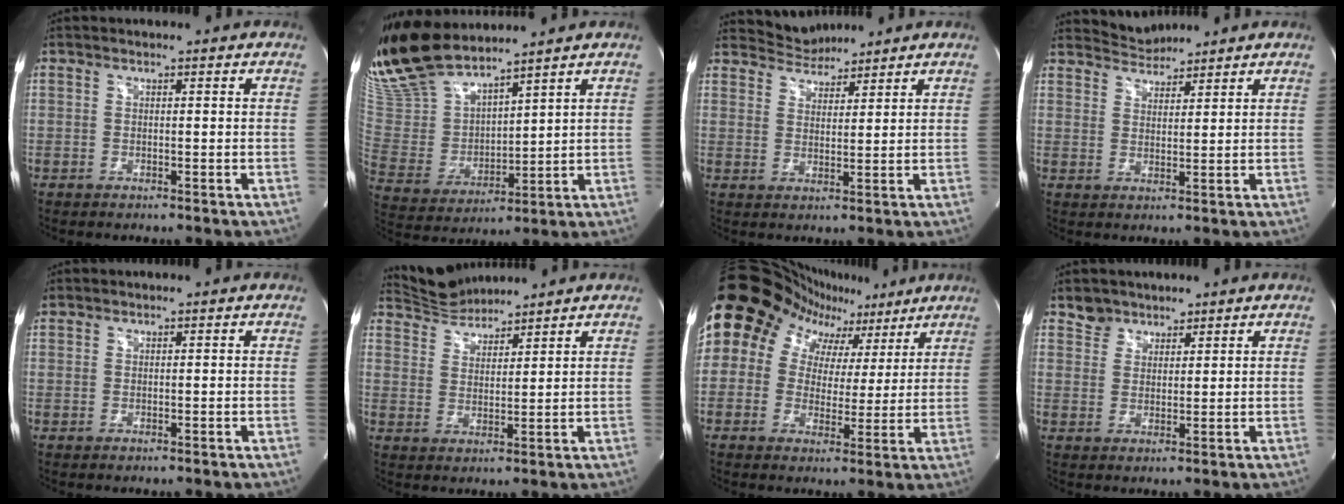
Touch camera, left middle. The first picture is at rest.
{"total": 14.2, "force": [12.9, 2.2, 5.5], "torque": [-0.124, -0.001, 0.271]}
{"total": 4.8, "force": [4.7, 1.1, 0.1], "torque": [-0.008, 0.011, 0.085]}
{"total": 3.8, "force": [3.7, 0.5, -0.4], "torque": [0.004, 0.008, 0.067]}
{"total": 1.0, "force": [0.9, 0.5, 0.0], "torque": [-0.009, 0.014, 0.020]}
{"total": 6.3, "force": [6.2, 0.6, 0.3], "torque": [-0.016, 0.017, 0.121]}
{"total": 22.3, "force": [12.0, 16.6, 8.7], "torque": [-0.204, 0.092, 0.186]}
{"total": 3.4, "force": [2.7, 2.1, -0.2], "torque": [0.012, 0.004, 0.043]}